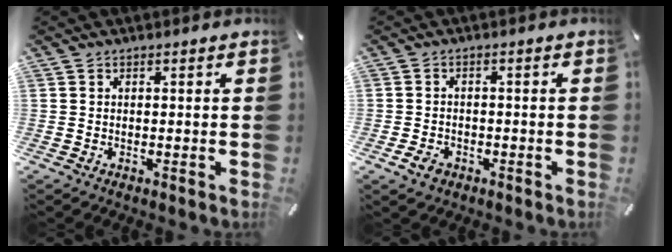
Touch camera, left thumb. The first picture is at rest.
{"total": 3.0, "force": [-1.8, 2.1, 1.2], "torque": [-0.025, 0.008, -0.035]}